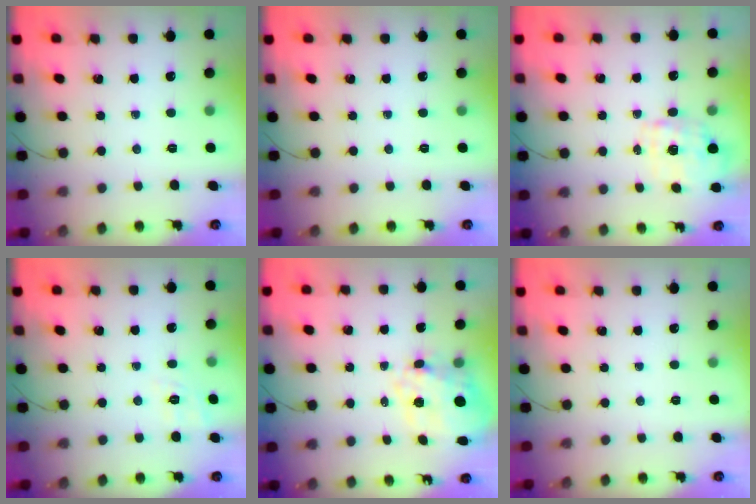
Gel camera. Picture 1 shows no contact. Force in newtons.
{"total": 0.0}
{"total": 1.7, "press": 1.6, "slide": 0.5}
{"total": 2.1, "press": 0.4, "slide": 2.1}
{"total": 13.1, "press": 12.7, "slide": 3.2}
{"total": 2.5, "press": 2.4, "slide": 0.5}